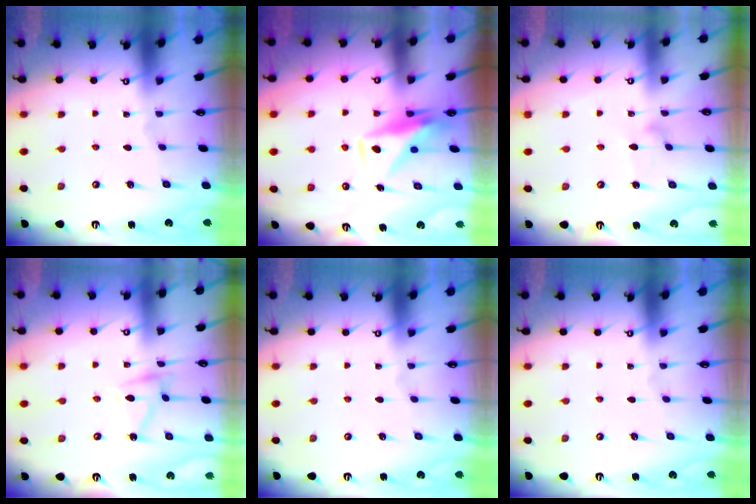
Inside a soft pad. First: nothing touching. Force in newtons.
{"total": 9.7, "press": 9.7, "slide": 0.7}
{"total": 7.6, "press": 7.5, "slide": 0.5}
{"total": 8.1, "press": 8.1, "slide": 0.3}
{"total": 0.0}
{"total": 0.0}